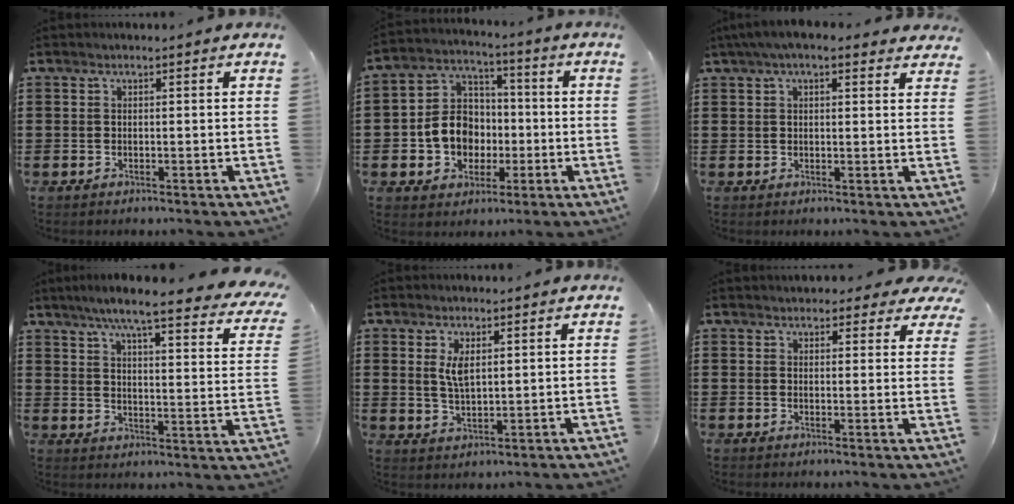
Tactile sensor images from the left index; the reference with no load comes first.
{"total": 8.5, "force": [-1.6, 7.6, 3.6], "torque": [-0.096, 0.018, -0.031]}
{"total": 4.6, "force": [3.4, 1.2, 2.8], "torque": [-0.062, 0.003, 0.062]}
{"total": 7.4, "force": [6.0, -0.2, 4.2], "torque": [-0.098, -0.037, 0.096]}
{"total": 3.7, "force": [1.5, 1.5, 3.1], "torque": [-0.066, 0.005, 0.026]}
{"total": 3.1, "force": [2.8, 1.1, 0.8], "torque": [-0.016, -0.006, 0.050]}